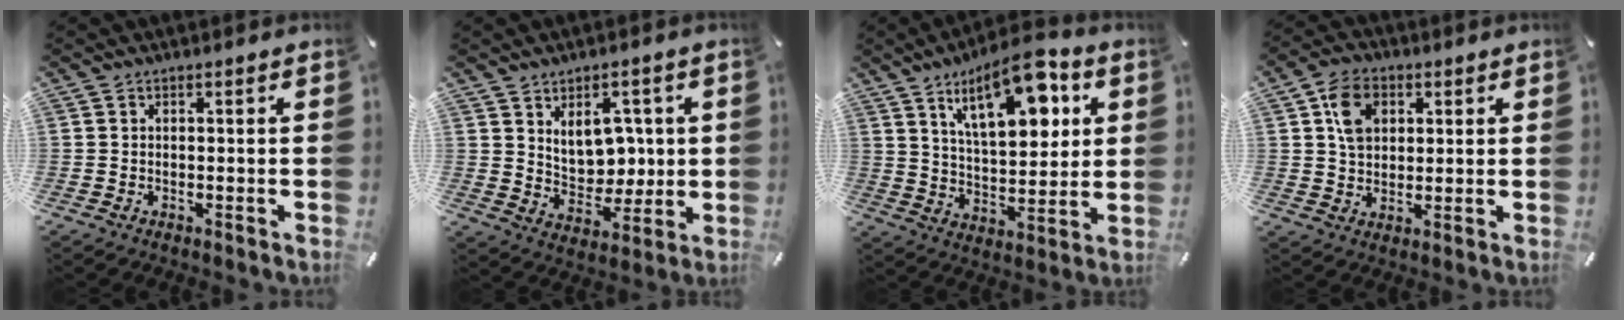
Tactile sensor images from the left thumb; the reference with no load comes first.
{"total": 9.5, "force": [3.5, 7.5, 4.6], "torque": [-0.073, -0.017, 0.068]}
{"total": 17.6, "force": [9.2, 7.8, 12.8], "torque": [-0.188, -0.037, 0.151]}
{"total": 8.3, "force": [2.8, 6.4, 4.4], "torque": [-0.075, 0.008, 0.052]}